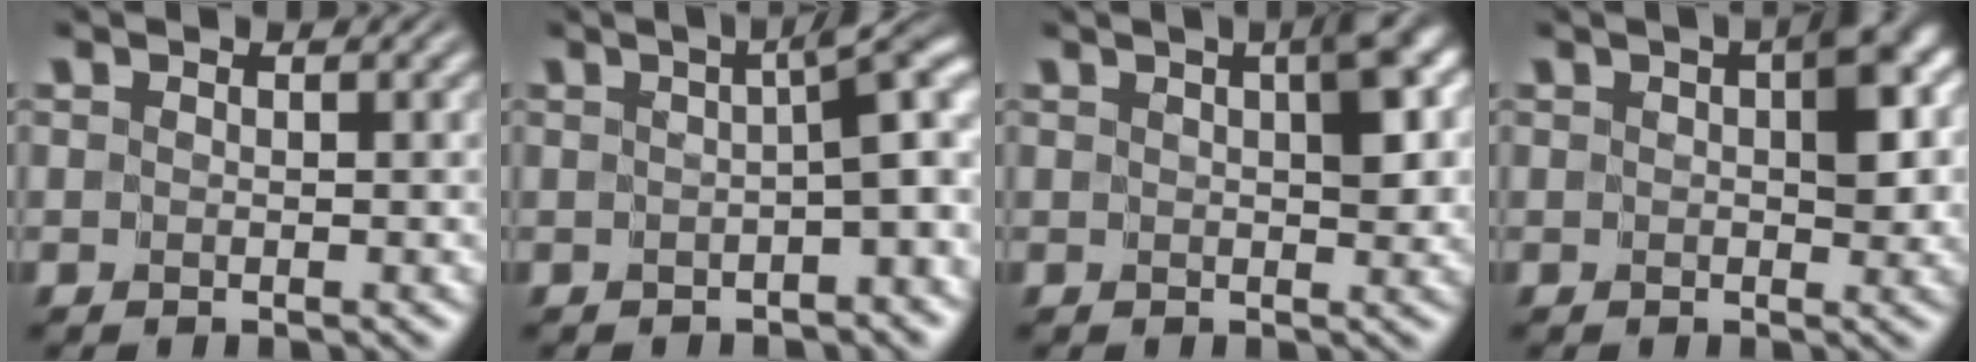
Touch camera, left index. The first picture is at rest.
{"total": 4.7, "force": [-0.1, 0.9, 4.7], "torque": [-0.047, 0.012, -0.003]}
{"total": 3.5, "force": [1.1, 1.1, 3.1], "torque": [-0.038, 0.008, 0.013]}
{"total": 4.0, "force": [0.6, 2.0, 3.4], "torque": [-0.037, 0.005, 0.001]}